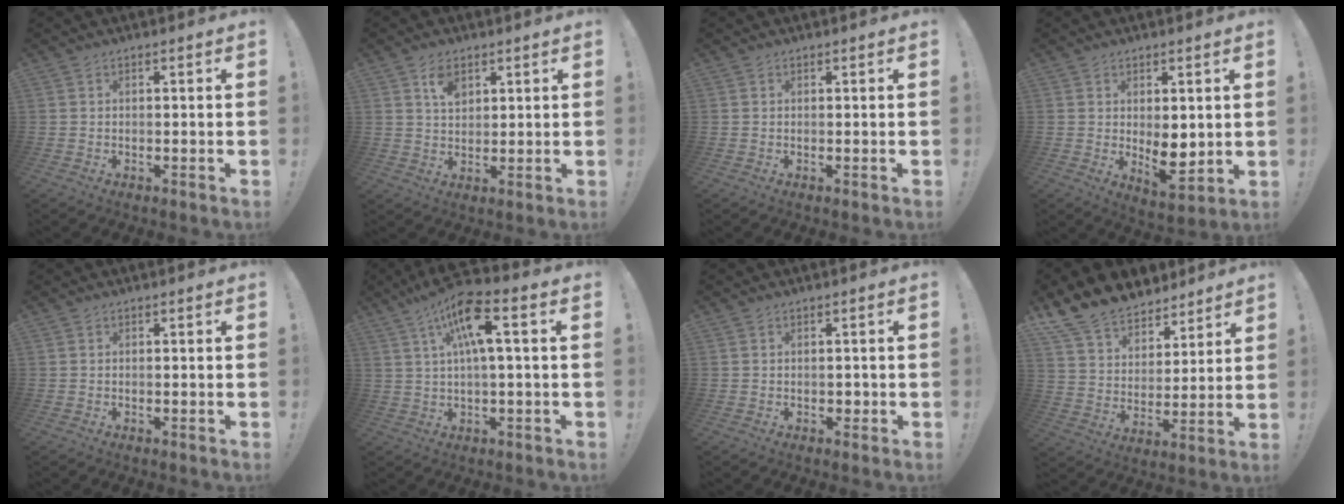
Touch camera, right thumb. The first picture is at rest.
{"total": 5.7, "force": [3.0, 3.6, 3.3], "torque": [-0.046, -0.012, 0.053]}
{"total": 0.0}
{"total": 5.3, "force": [0.4, 2.6, 4.7], "torque": [-0.054, -0.012, 0.007]}
{"total": 0.0}
{"total": 13.5, "force": [4.9, 2.5, 12.3], "torque": [-0.217, -0.011, 0.071]}
{"total": 1.4, "force": [-0.3, 1.2, 0.6], "torque": [-0.002, 0.002, -0.007]}
{"total": 13.1, "force": [10.7, 7.0, 2.6], "torque": [-0.061, -0.082, 0.206]}